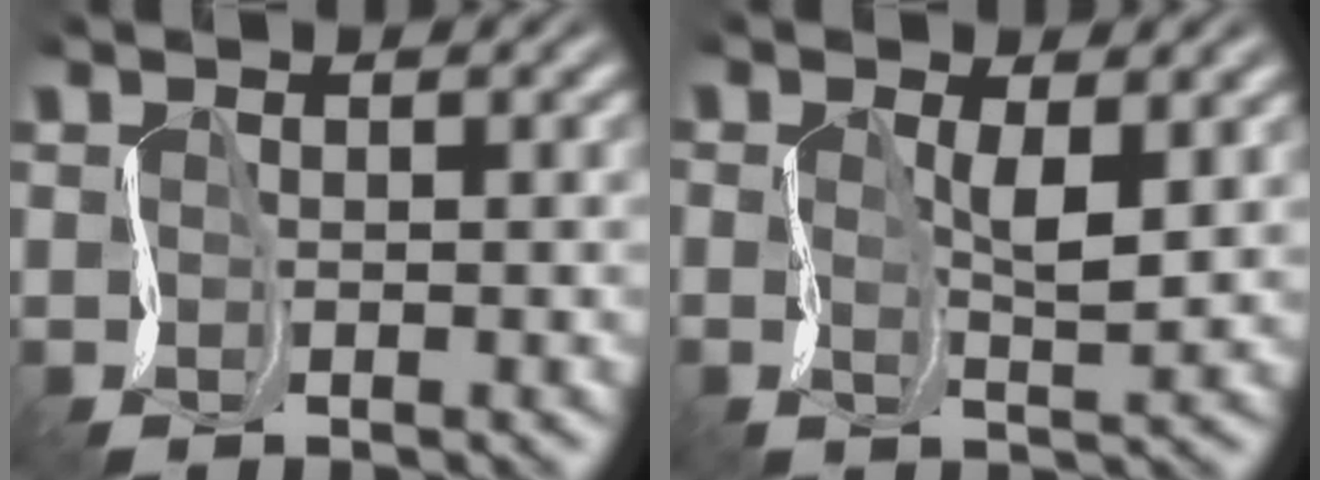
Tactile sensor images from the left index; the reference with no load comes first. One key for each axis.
{"total": 1.6, "fx": -0.1, "fy": 0.1, "fz": 1.6, "tx": -0.043, "ty": -0.002, "tz": -0.004}